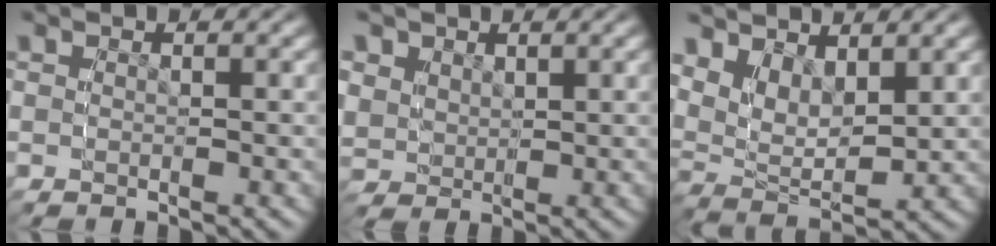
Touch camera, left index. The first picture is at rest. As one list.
[{"total": 4.7, "force": [2.0, 3.9, 1.9], "torque": [-0.045, -0.013, 0.047]}, {"total": 6.3, "force": [2.9, 4.2, 3.7], "torque": [-0.090, -0.011, 0.049]}]